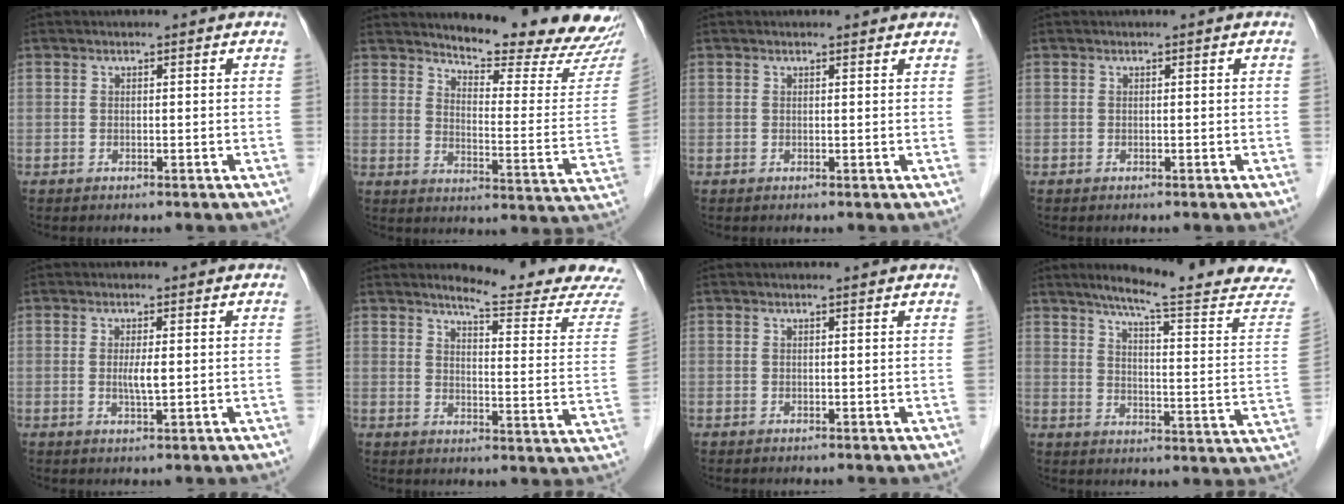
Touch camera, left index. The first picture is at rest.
{"total": 18.2, "force": [17.1, 1.6, 5.9], "torque": [-0.076, -0.099, 0.204]}
{"total": 2.0, "force": [1.9, 0.5, 0.3], "torque": [-0.012, 0.006, 0.016]}
{"total": 0.0}
{"total": 2.3, "force": [0.2, 0.3, 2.3], "torque": [-0.049, -0.003, 0.003]}
{"total": 14.3, "force": [13.9, -1.1, 3.5], "torque": [-0.045, -0.099, 0.156]}
{"total": 1.9, "force": [1.9, 0.0, 0.5], "torque": [-0.015, 0.007, 0.018]}
{"total": 20.5, "force": [18.0, 0.0, 9.8], "torque": [-0.129, -0.063, 0.219]}